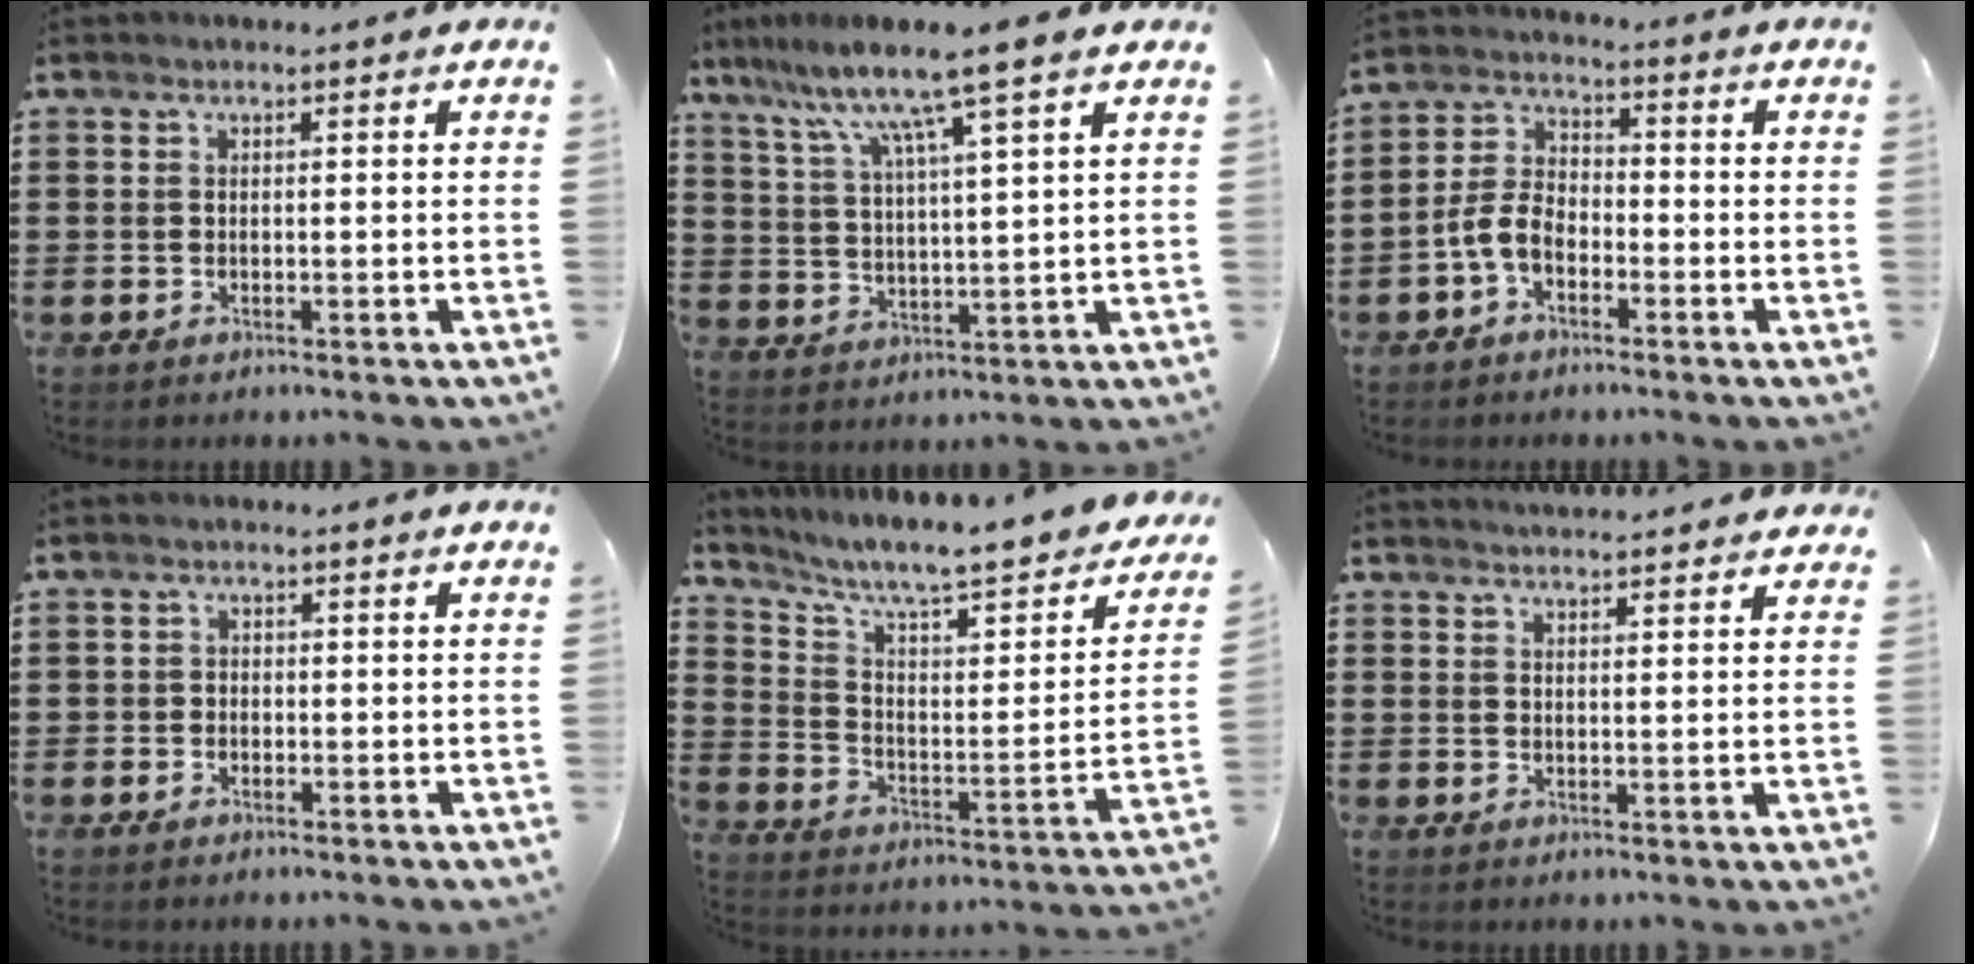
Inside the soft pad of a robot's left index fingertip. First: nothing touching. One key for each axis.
{"total": 9.0, "fx": 6.7, "fy": -0.5, "fz": 6.0, "tx": -0.138, "ty": -0.033, "tz": 0.108}
{"total": 5.0, "fx": -2.6, "fy": 2.8, "fz": 3.2, "tx": -0.084, "ty": 0.005, "tz": -0.057}
{"total": 1.0, "fx": -0.4, "fy": 0.9, "fz": 0.2, "tx": -0.006, "ty": 0.004, "tz": -0.009}
{"total": 7.8, "fx": 6.2, "fy": 1.1, "fz": 4.5, "tx": -0.107, "ty": -0.050, "tz": 0.099}
{"total": 2.7, "fx": 2.7, "fy": -0.2, "fz": 0.2, "tx": -0.012, "ty": -0.010, "tz": 0.049}